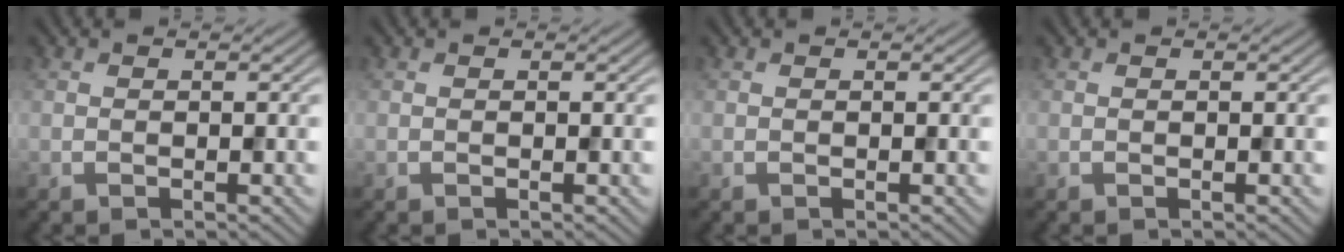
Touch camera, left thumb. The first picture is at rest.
{"total": 0.0}
{"total": 0.0}
{"total": 0.0}